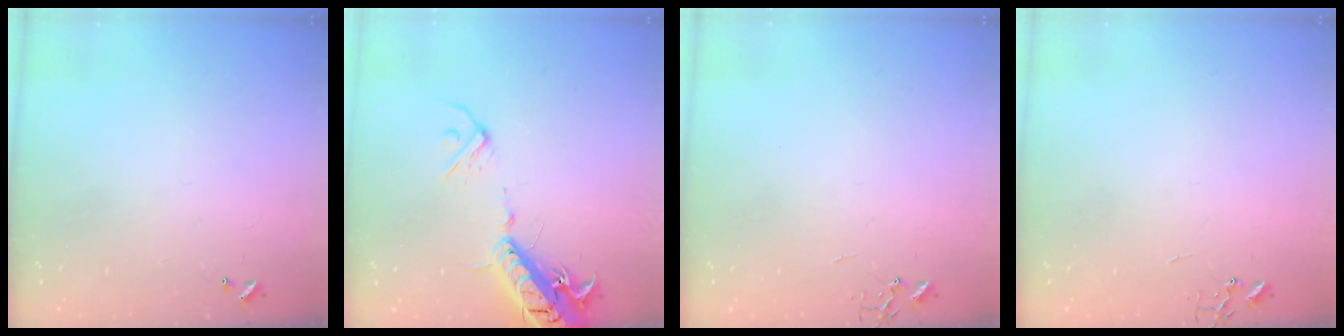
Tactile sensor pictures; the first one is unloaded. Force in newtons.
{"total": 17.4, "press": 17.0, "slide": 3.7}
{"total": 0.0}
{"total": 0.0}